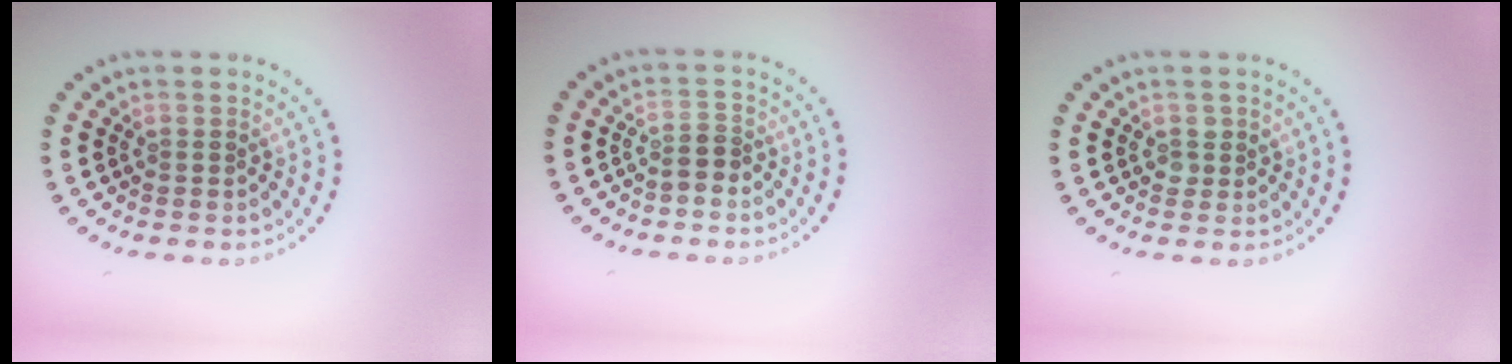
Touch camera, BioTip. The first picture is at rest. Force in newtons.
{"total": 1.7, "press": 1.4, "slide": 0.8}
{"total": 1.2, "press": 1.1, "slide": 0.4}